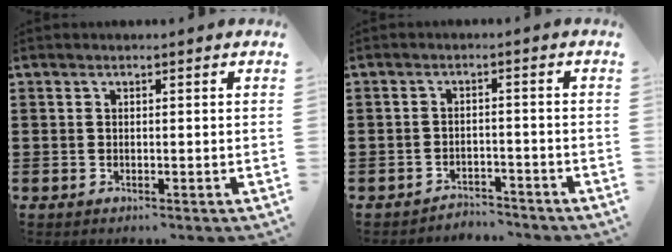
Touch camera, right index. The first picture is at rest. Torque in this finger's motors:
{"motor_torque": [-0.57, 1.52, -0.54, -0.21]}